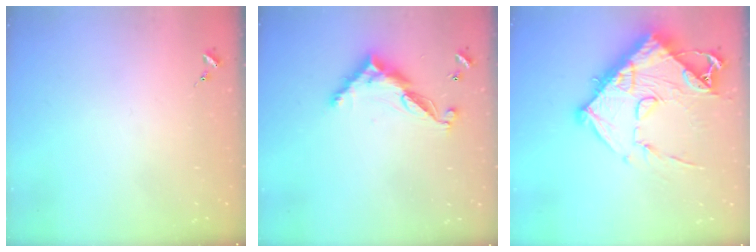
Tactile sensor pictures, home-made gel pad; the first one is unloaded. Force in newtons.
{"total": 11.3, "press": 11.3, "slide": 0.3}
{"total": 17.9, "press": 17.8, "slide": 2.0}